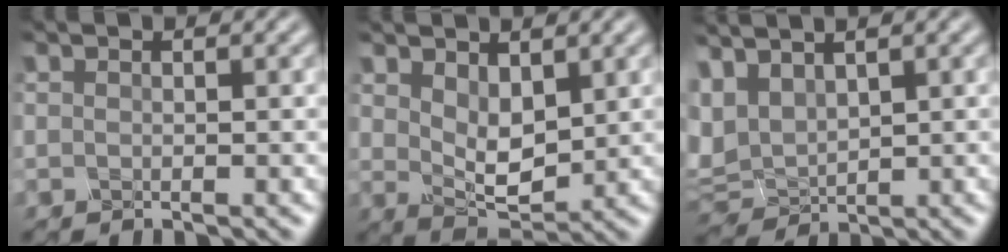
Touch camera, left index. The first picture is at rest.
{"total": 3.5, "force": [1.1, 1.9, 2.7], "torque": [-0.064, -0.008, 0.037]}
{"total": 4.1, "force": [2.0, 2.4, 2.7], "torque": [-0.085, 0.009, 0.047]}